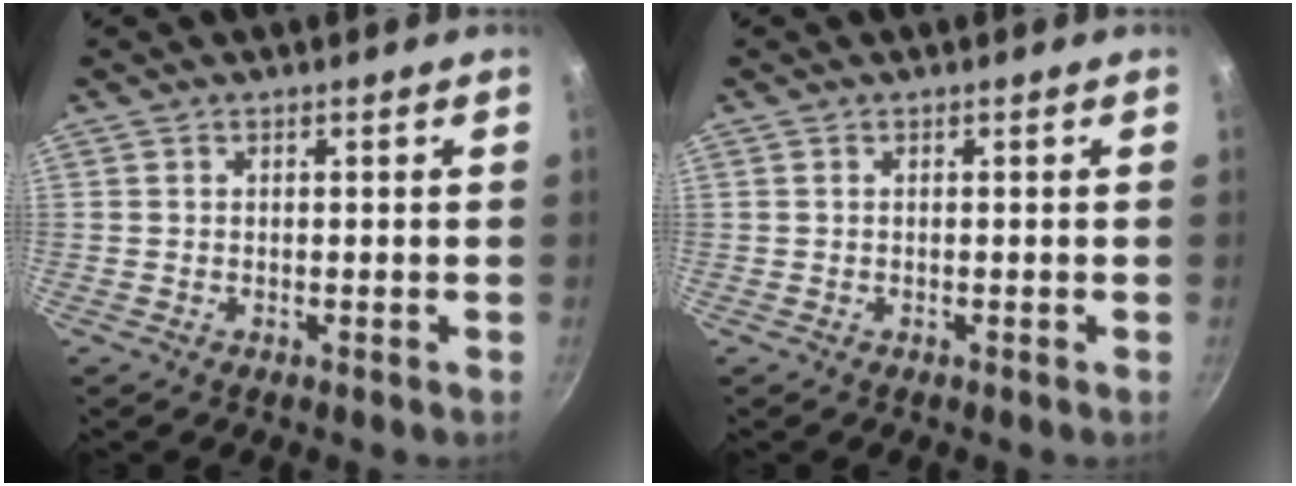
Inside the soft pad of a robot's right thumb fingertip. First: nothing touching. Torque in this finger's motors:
{"motor_torque": [0.13, 0.19, 0.00, 0.48, 0.02]}